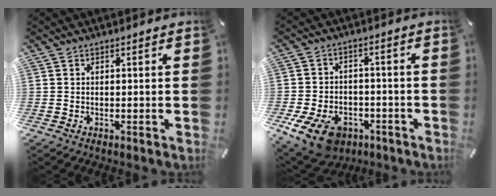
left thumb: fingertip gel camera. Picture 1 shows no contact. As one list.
[{"total": 11.7, "force": [-6.4, 7.6, 6.2], "torque": [-0.128, 0.042, -0.112]}]